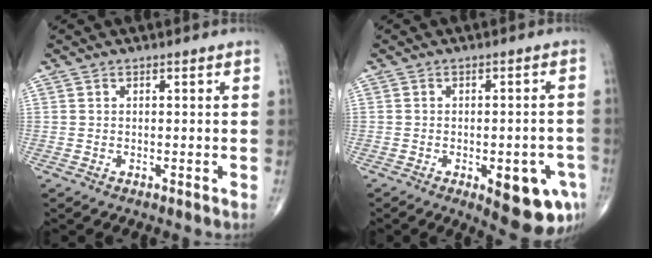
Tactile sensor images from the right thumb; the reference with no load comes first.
{"total": 11.4, "force": [-4.6, 4.3, 9.5], "torque": [-0.094, 0.011, -0.048]}